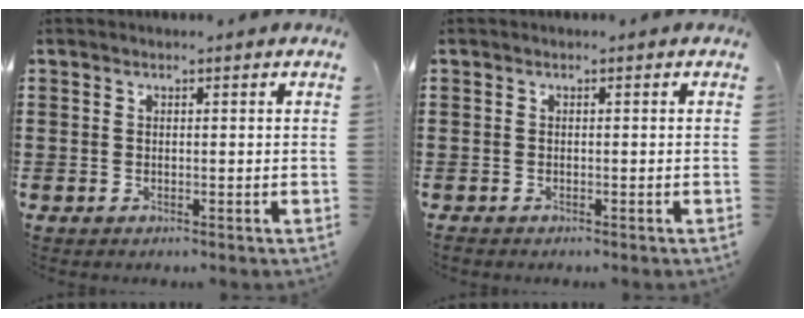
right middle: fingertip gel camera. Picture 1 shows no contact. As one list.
[{"total": 0.6, "force": [-0.6, 0.3, 0.0], "torque": [-0.002, 0.001, -0.013]}]